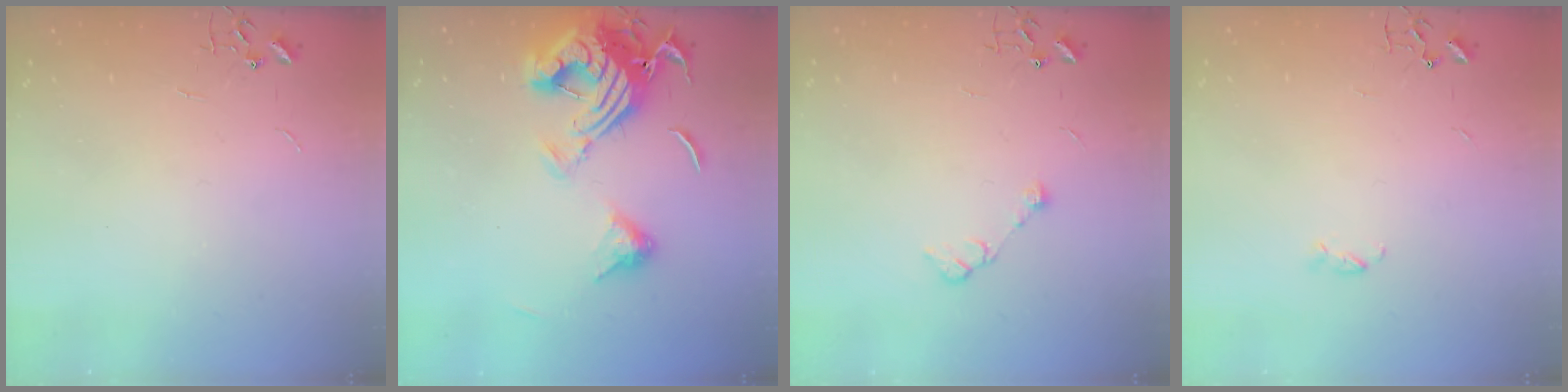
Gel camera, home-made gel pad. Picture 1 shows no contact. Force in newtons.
{"total": 16.8, "press": 16.8, "slide": 1.6}
{"total": 8.1, "press": 8.1, "slide": 0.9}
{"total": 2.9, "press": 2.9, "slide": 0.3}